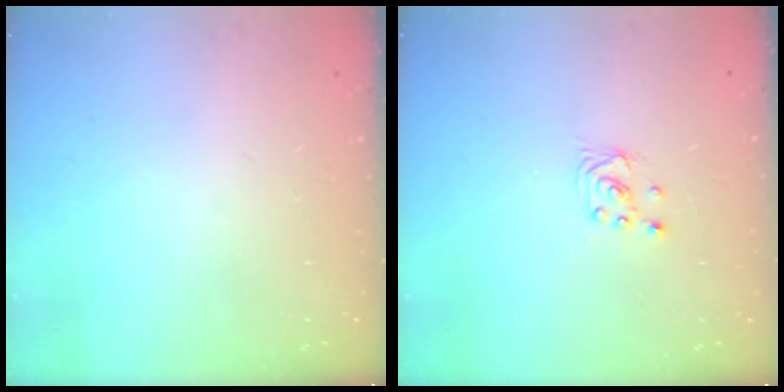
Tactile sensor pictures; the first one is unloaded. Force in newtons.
{"total": 1.7, "press": 1.6, "slide": 0.1}